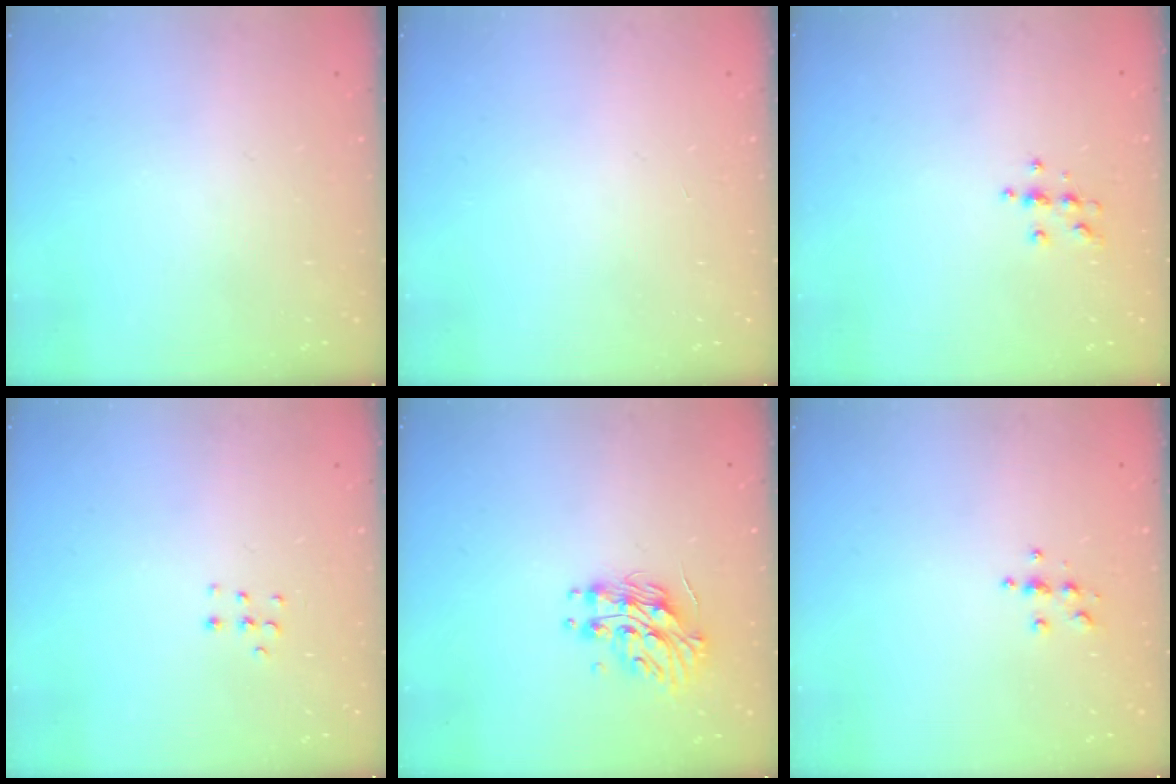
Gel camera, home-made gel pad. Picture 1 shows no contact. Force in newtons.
{"total": 0.0}
{"total": 4.8, "press": 4.8, "slide": 0.6}
{"total": 4.1, "press": 4.1, "slide": 0.5}
{"total": 11.6, "press": 11.6, "slide": 0.0}
{"total": 3.9, "press": 3.9, "slide": 0.5}